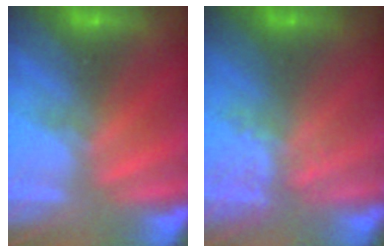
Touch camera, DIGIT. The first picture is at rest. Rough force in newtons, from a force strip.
{"total": 3.7}